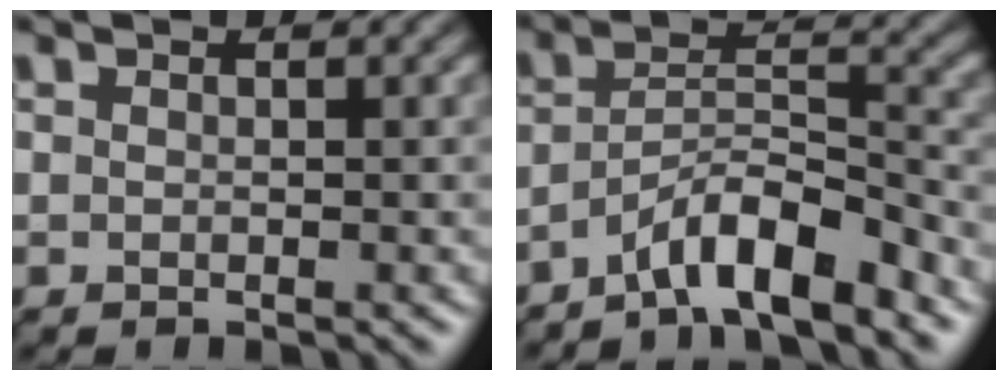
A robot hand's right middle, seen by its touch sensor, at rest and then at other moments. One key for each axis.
{"total": 6.1, "fx": -4.5, "fy": 1.3, "fz": 3.8, "tx": -0.061, "ty": 0.009, "tz": -0.080}